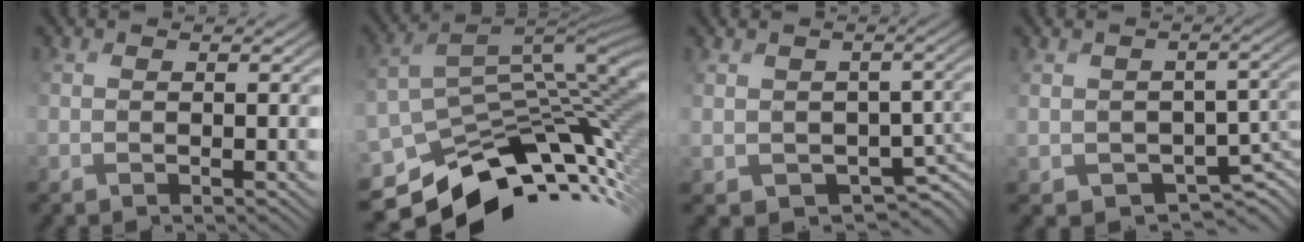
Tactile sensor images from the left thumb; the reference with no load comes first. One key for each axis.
{"total": 10.3, "fx": -5.5, "fy": 6.0, "fz": 6.2, "tx": -0.136, "ty": -0.020, "tz": -0.084}
{"total": 3.0, "fx": -0.8, "fy": 2.8, "fz": 0.8, "tx": -0.025, "ty": -0.016, "tz": -0.001}
{"total": 3.2, "fx": -1.6, "fy": 2.7, "fz": 1.0, "tx": -0.020, "ty": -0.013, "tz": -0.017}